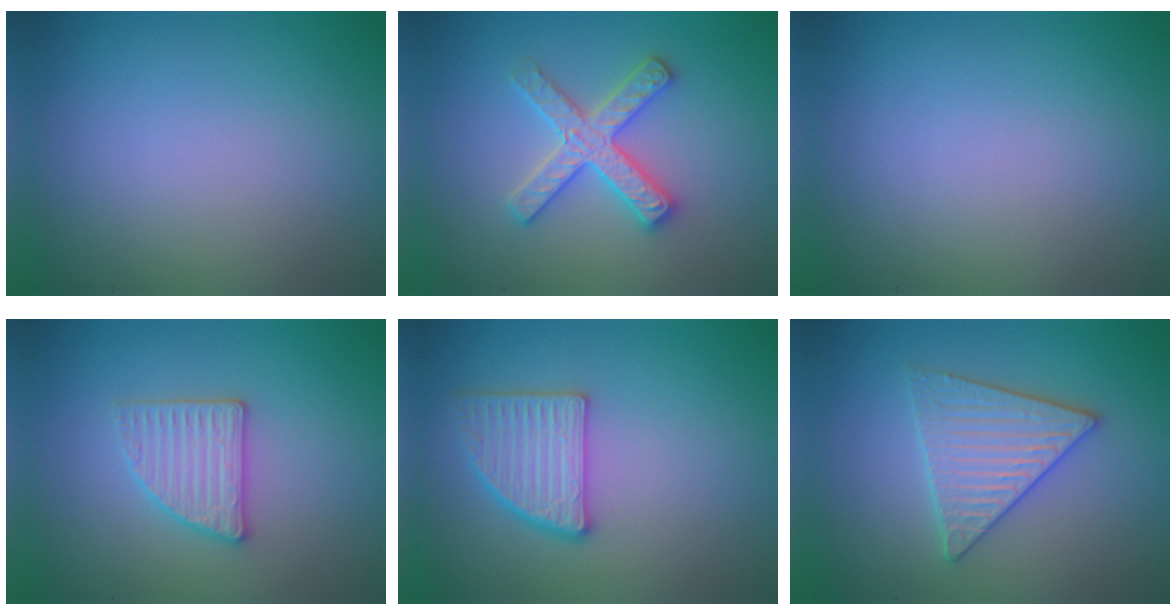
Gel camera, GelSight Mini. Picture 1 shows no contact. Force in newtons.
{"total": 4.5, "press": 4.5, "slide": 0.6}
{"total": 0.0}
{"total": 2.8, "press": 2.8, "slide": 0.4}
{"total": 3.5, "press": 3.3, "slide": 1.1}
{"total": 4.0, "press": 4.0, "slide": 0.5}